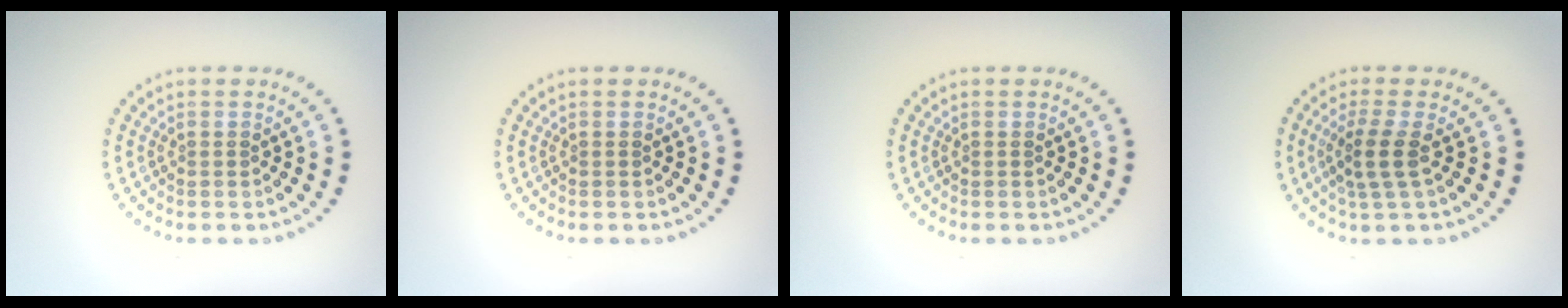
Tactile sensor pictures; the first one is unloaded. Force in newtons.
{"total": 0.0}
{"total": 0.0}
{"total": 2.6, "press": 2.1, "slide": 1.6}